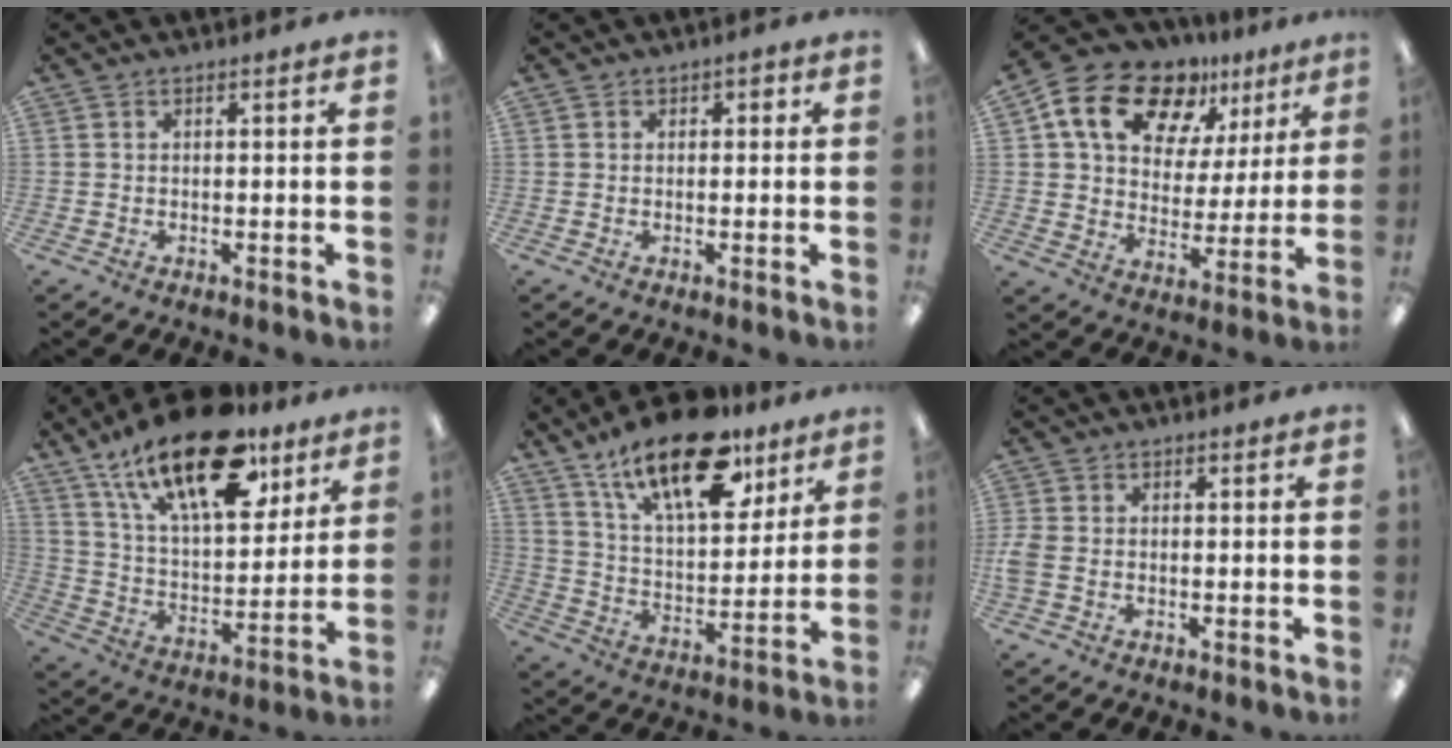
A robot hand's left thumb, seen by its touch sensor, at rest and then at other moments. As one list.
[{"total": 1.2, "force": [0.2, 1.1, 0.5], "torque": [-0.009, 0.005, 0.003]}, {"total": 17.2, "force": [10.9, 10.7, 8.0], "torque": [-0.141, -0.059, 0.199]}, {"total": 23.3, "force": [15.4, 10.0, 14.4], "torque": [-0.232, -0.081, 0.264]}, {"total": 20.5, "force": [14.1, 8.6, 12.1], "torque": [-0.201, -0.071, 0.242]}, {"total": 3.2, "force": [-0.7, 2.1, 2.4], "torque": [-0.053, 0.002, -0.014]}]